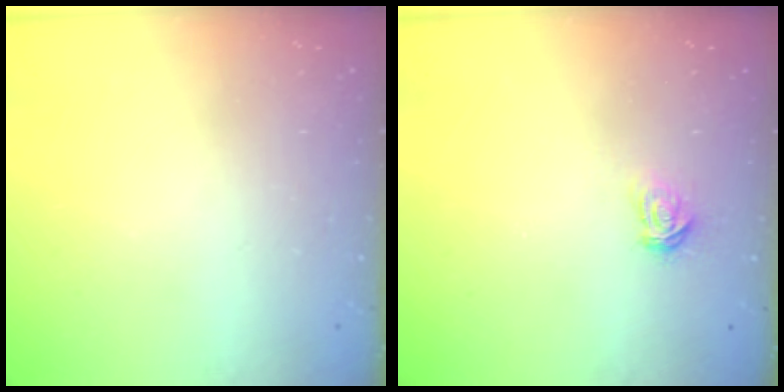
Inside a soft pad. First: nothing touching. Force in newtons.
{"total": 2.8, "press": 2.7, "slide": 0.3}